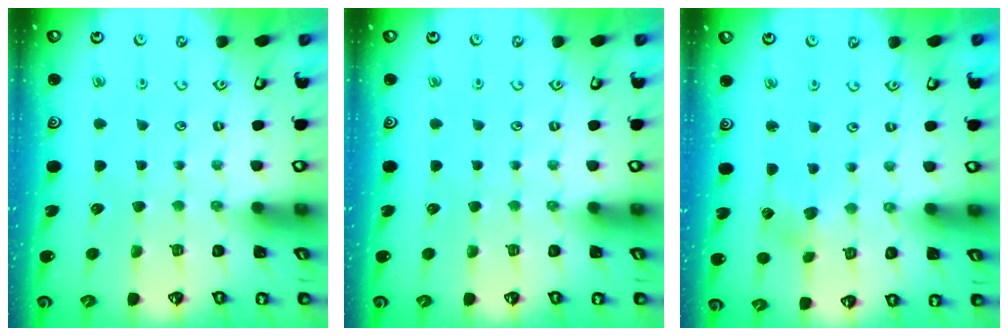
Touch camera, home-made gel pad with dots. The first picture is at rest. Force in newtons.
{"total": 0.0}
{"total": 4.8, "press": 4.8, "slide": 0.6}